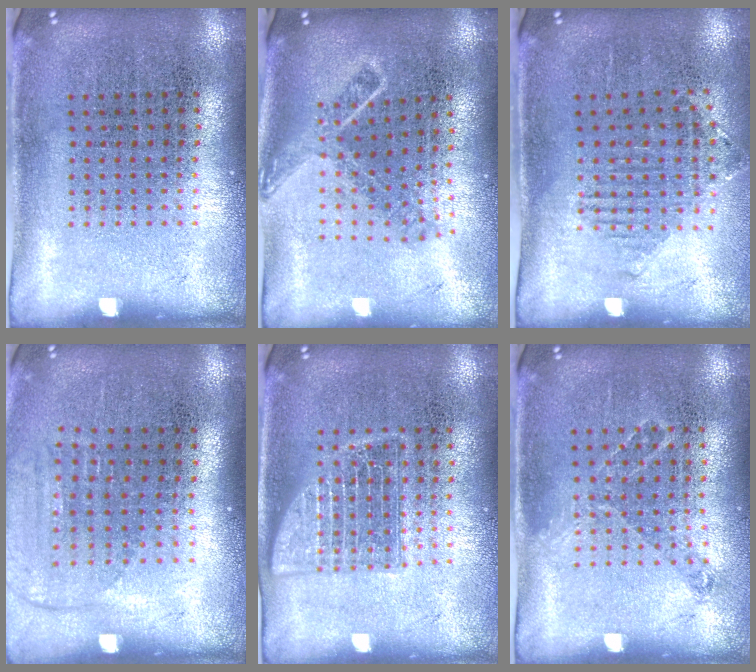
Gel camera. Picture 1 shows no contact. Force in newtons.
{"total": 1.6, "press": 1.2, "slide": 1.1}
{"total": 1.1, "press": 0.9, "slide": 0.5}
{"total": 1.3, "press": 1.2, "slide": 0.6}
{"total": 2.5, "press": 2.4, "slide": 0.3}
{"total": 0.8, "press": 0.8, "slide": 0.3}